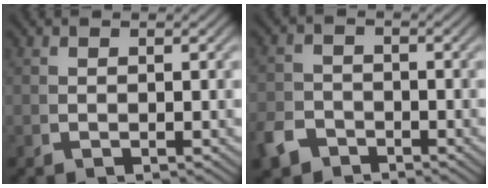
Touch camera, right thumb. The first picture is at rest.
{"total": 3.2, "force": [-2.6, 1.8, 0.4], "torque": [-0.005, -0.013, -0.042]}